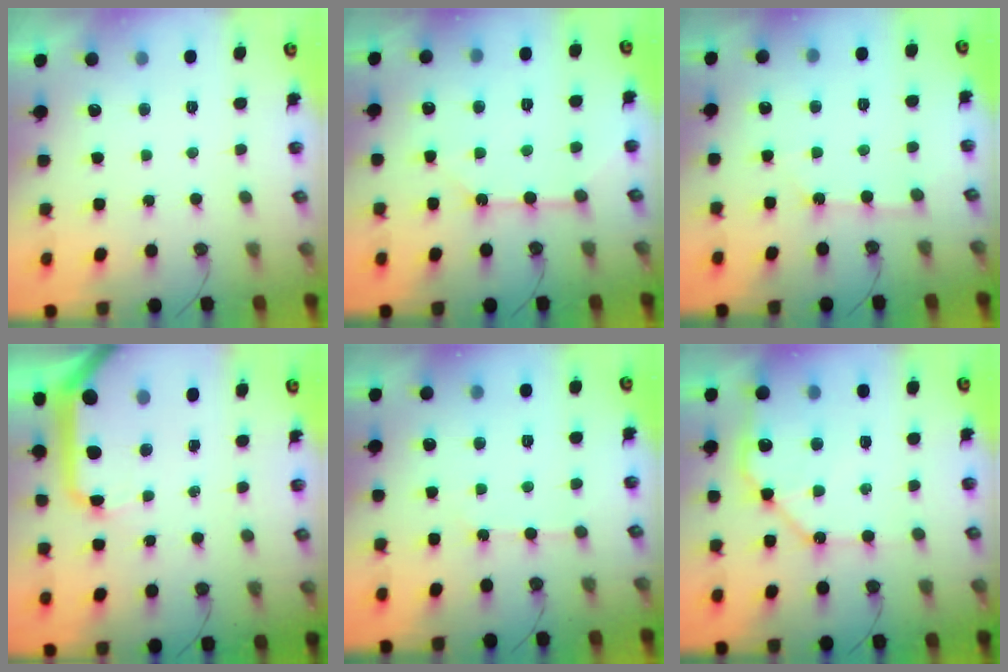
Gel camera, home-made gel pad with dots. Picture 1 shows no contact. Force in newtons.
{"total": 9.5, "press": 9.4, "slide": 1.2}
{"total": 2.2, "press": 2.2, "slide": 0.3}
{"total": 14.9, "press": 14.8, "slide": 2.1}
{"total": 3.6, "press": 3.5, "slide": 0.5}
{"total": 12.9, "press": 12.8, "slide": 1.5}